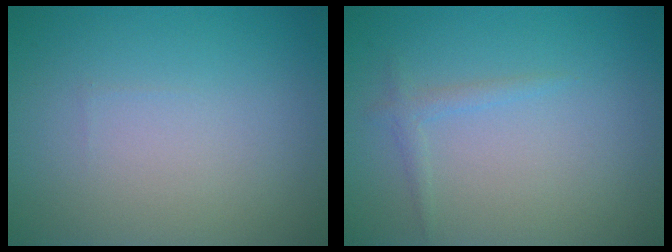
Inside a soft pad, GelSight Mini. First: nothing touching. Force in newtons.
{"total": 1.1, "press": 1.1, "slide": 0.1}